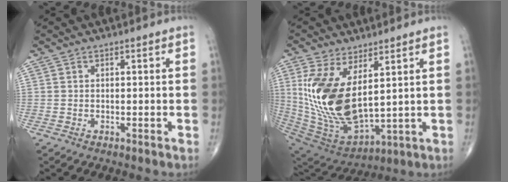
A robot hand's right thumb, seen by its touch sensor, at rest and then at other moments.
{"total": 18.9, "force": [4.4, 9.2, 15.9], "torque": [-0.317, -0.036, 0.106]}